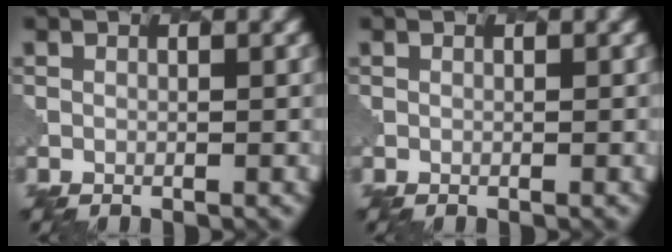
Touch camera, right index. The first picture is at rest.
{"total": 0.0}